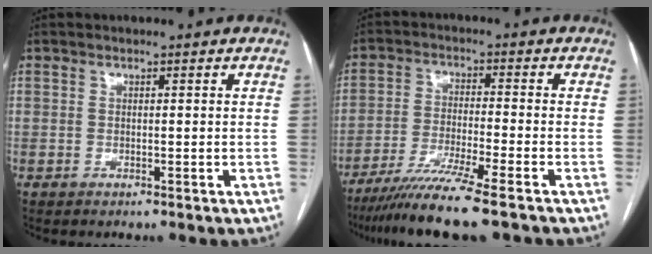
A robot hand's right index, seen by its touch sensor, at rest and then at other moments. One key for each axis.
{"total": 10.3, "fx": -8.0, "fy": -1.2, "fz": 6.4, "tx": -0.109, "ty": -0.032, "tz": -0.135}